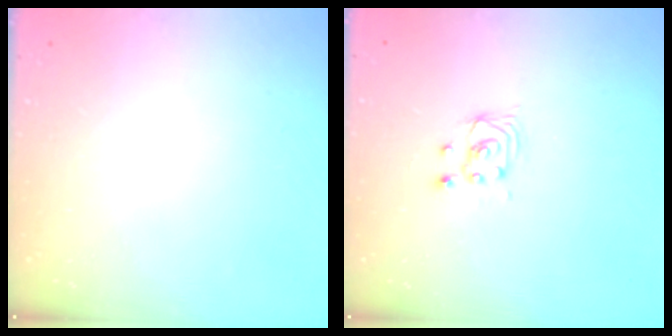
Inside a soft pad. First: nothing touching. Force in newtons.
{"total": 2.5, "press": 2.5, "slide": 0.2}